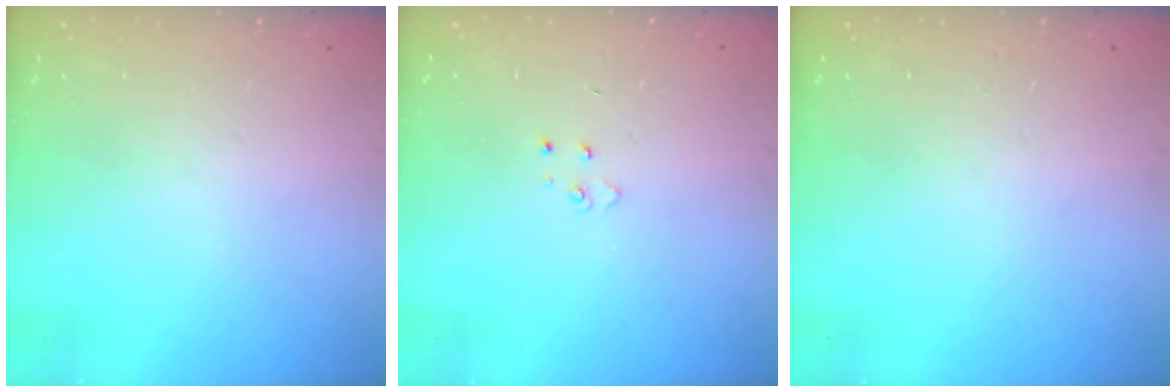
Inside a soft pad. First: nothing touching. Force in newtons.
{"total": 4.0, "press": 4.0, "slide": 0.5}
{"total": 0.0}